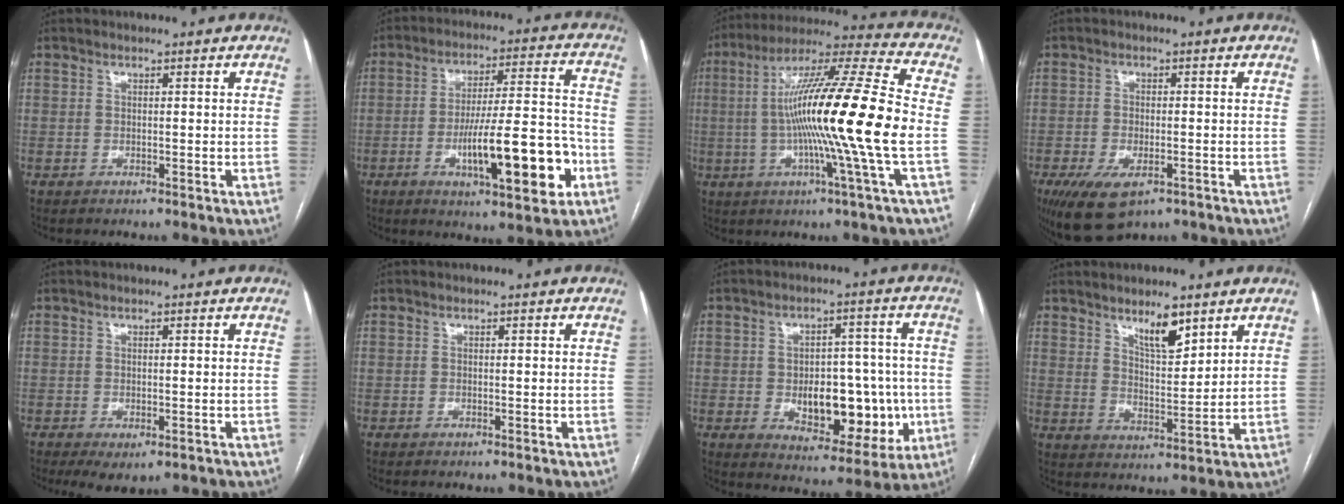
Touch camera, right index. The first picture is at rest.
{"total": 16.1, "force": [-5.6, 2.6, 14.8], "torque": [-0.235, 0.005, -0.080]}
{"total": 20.6, "force": [-1.8, -1.7, 20.5], "torque": [-0.348, -0.003, -0.052]}
{"total": 8.1, "force": [-4.7, 3.7, 5.5], "torque": [-0.094, -0.013, -0.071]}
{"total": 4.1, "force": [-2.2, 1.6, 3.0], "torque": [-0.047, -0.010, -0.026]}
{"total": 0.0}
{"total": 13.9, "force": [-2.3, 7.6, 11.4], "torque": [-0.150, 0.016, -0.013]}
{"total": 6.4, "force": [4.5, 1.7, 4.2], "torque": [-0.075, -0.006, 0.079]}